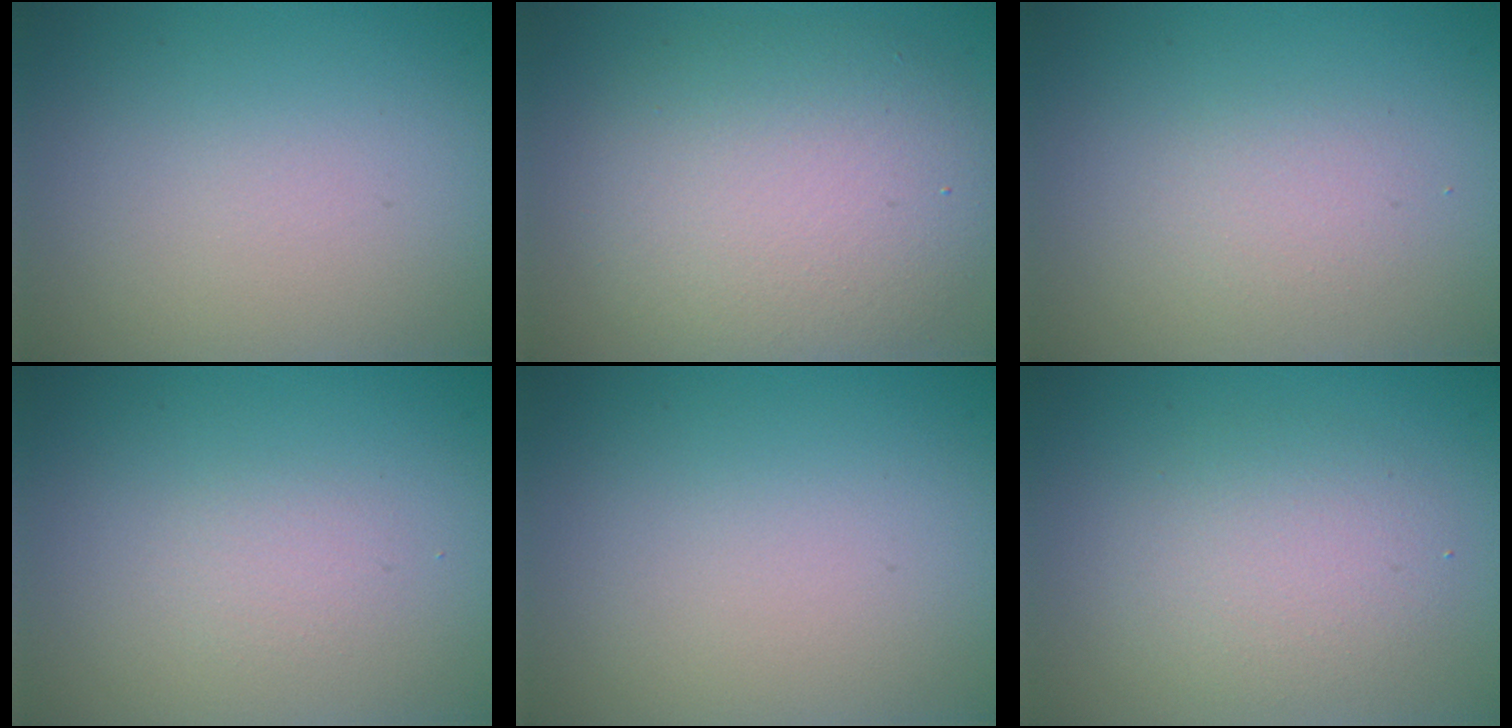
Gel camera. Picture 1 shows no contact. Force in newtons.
{"total": 7.3, "press": 7.3, "slide": 0.6}
{"total": 1.3, "press": 1.3, "slide": 0.1}
{"total": 1.0, "press": 1.0, "slide": 0.0}
{"total": 0.0}
{"total": 3.1, "press": 3.1, "slide": 0.3}